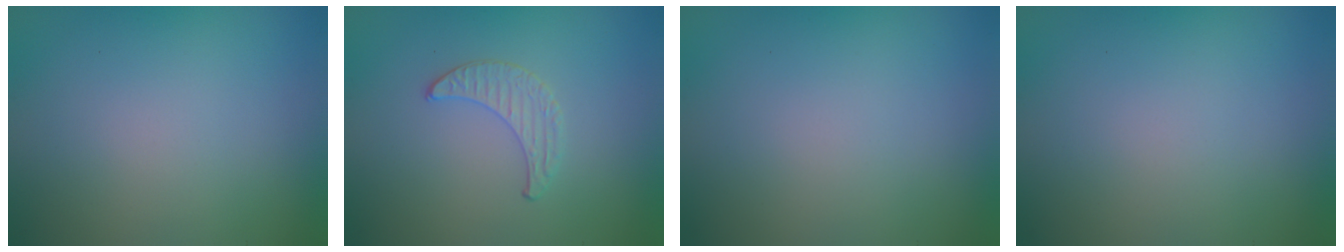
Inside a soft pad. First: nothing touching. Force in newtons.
{"total": 1.0, "press": 1.0, "slide": 0.3}
{"total": 0.0}
{"total": 0.0}